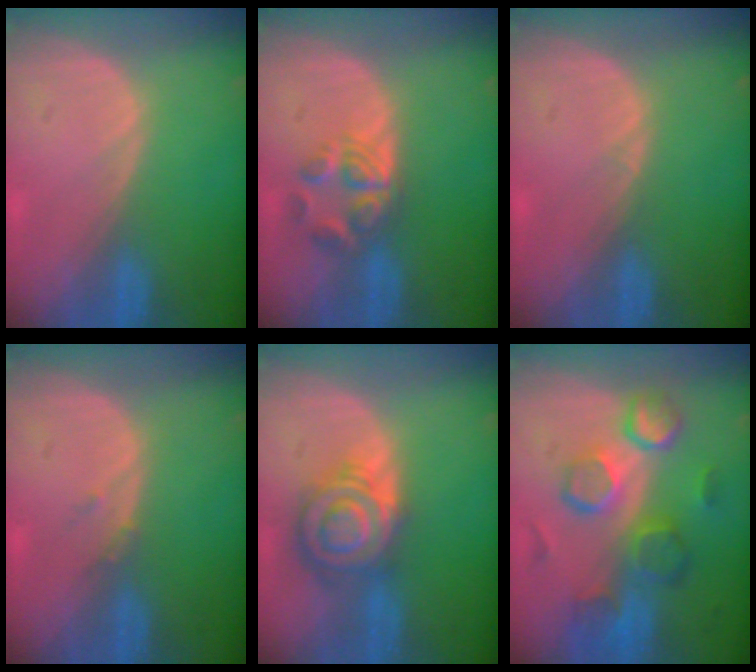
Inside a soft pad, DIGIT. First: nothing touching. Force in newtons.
{"total": 5.7, "press": 4.7, "slide": 3.2}
{"total": 0.5, "press": 0.4, "slide": 0.4}
{"total": 1.2, "press": 1.0, "slide": 0.6}
{"total": 7.8, "press": 7.8, "slide": 0.6}
{"total": 10.5, "press": 9.2, "slide": 5.1}